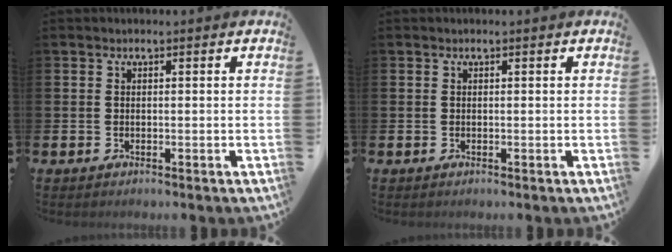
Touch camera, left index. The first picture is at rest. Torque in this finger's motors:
{"motor_torque": [0.09, 0.00, -0.02, -0.01]}